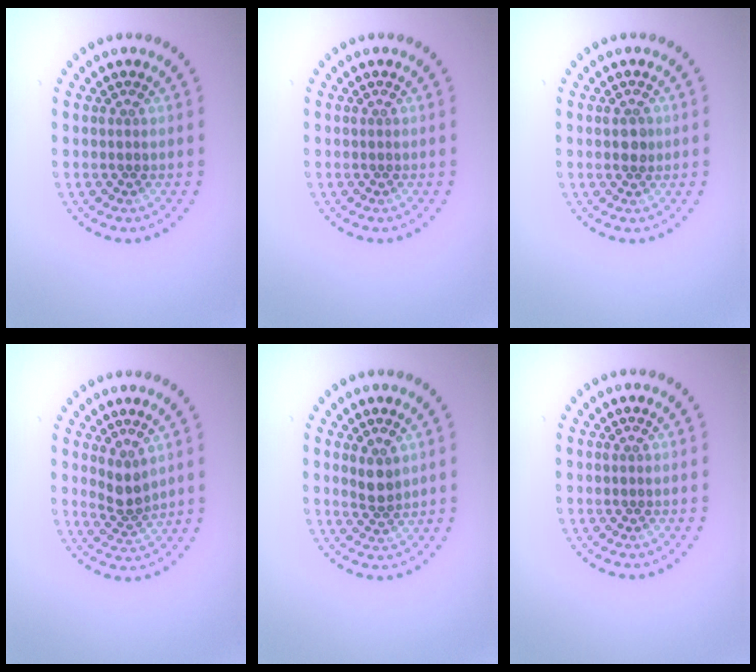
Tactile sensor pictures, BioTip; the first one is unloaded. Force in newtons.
{"total": 0.0}
{"total": 1.3, "press": 1.3, "slide": 0.2}
{"total": 2.4, "press": 1.8, "slide": 1.6}
{"total": 1.9, "press": 1.7, "slide": 0.9}
{"total": 0.0}